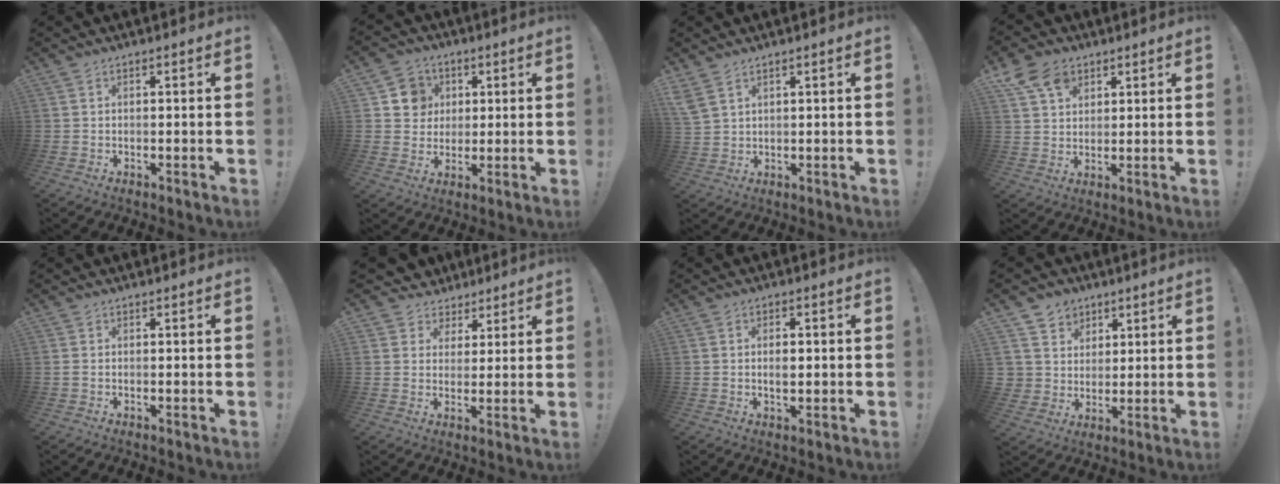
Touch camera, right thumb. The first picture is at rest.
{"total": 8.7, "force": [2.5, 8.1, 1.6], "torque": [-0.016, -0.016, 0.052]}
{"total": 4.6, "force": [3.2, 2.0, 2.6], "torque": [-0.062, -0.013, 0.063]}
{"total": 9.8, "force": [5.1, 7.2, 4.4], "torque": [-0.065, -0.022, 0.101]}
{"total": 0.7, "force": [0.3, 0.4, 0.4], "torque": [-0.010, 0.001, 0.005]}
{"total": 6.1, "force": [2.7, 5.4, 0.5], "torque": [-0.012, -0.016, 0.059]}
{"total": 3.1, "force": [-0.1, 1.7, 2.6], "torque": [-0.030, -0.002, -0.008]}
{"total": 7.7, "force": [3.0, 7.0, 0.9], "torque": [-0.023, -0.019, 0.068]}